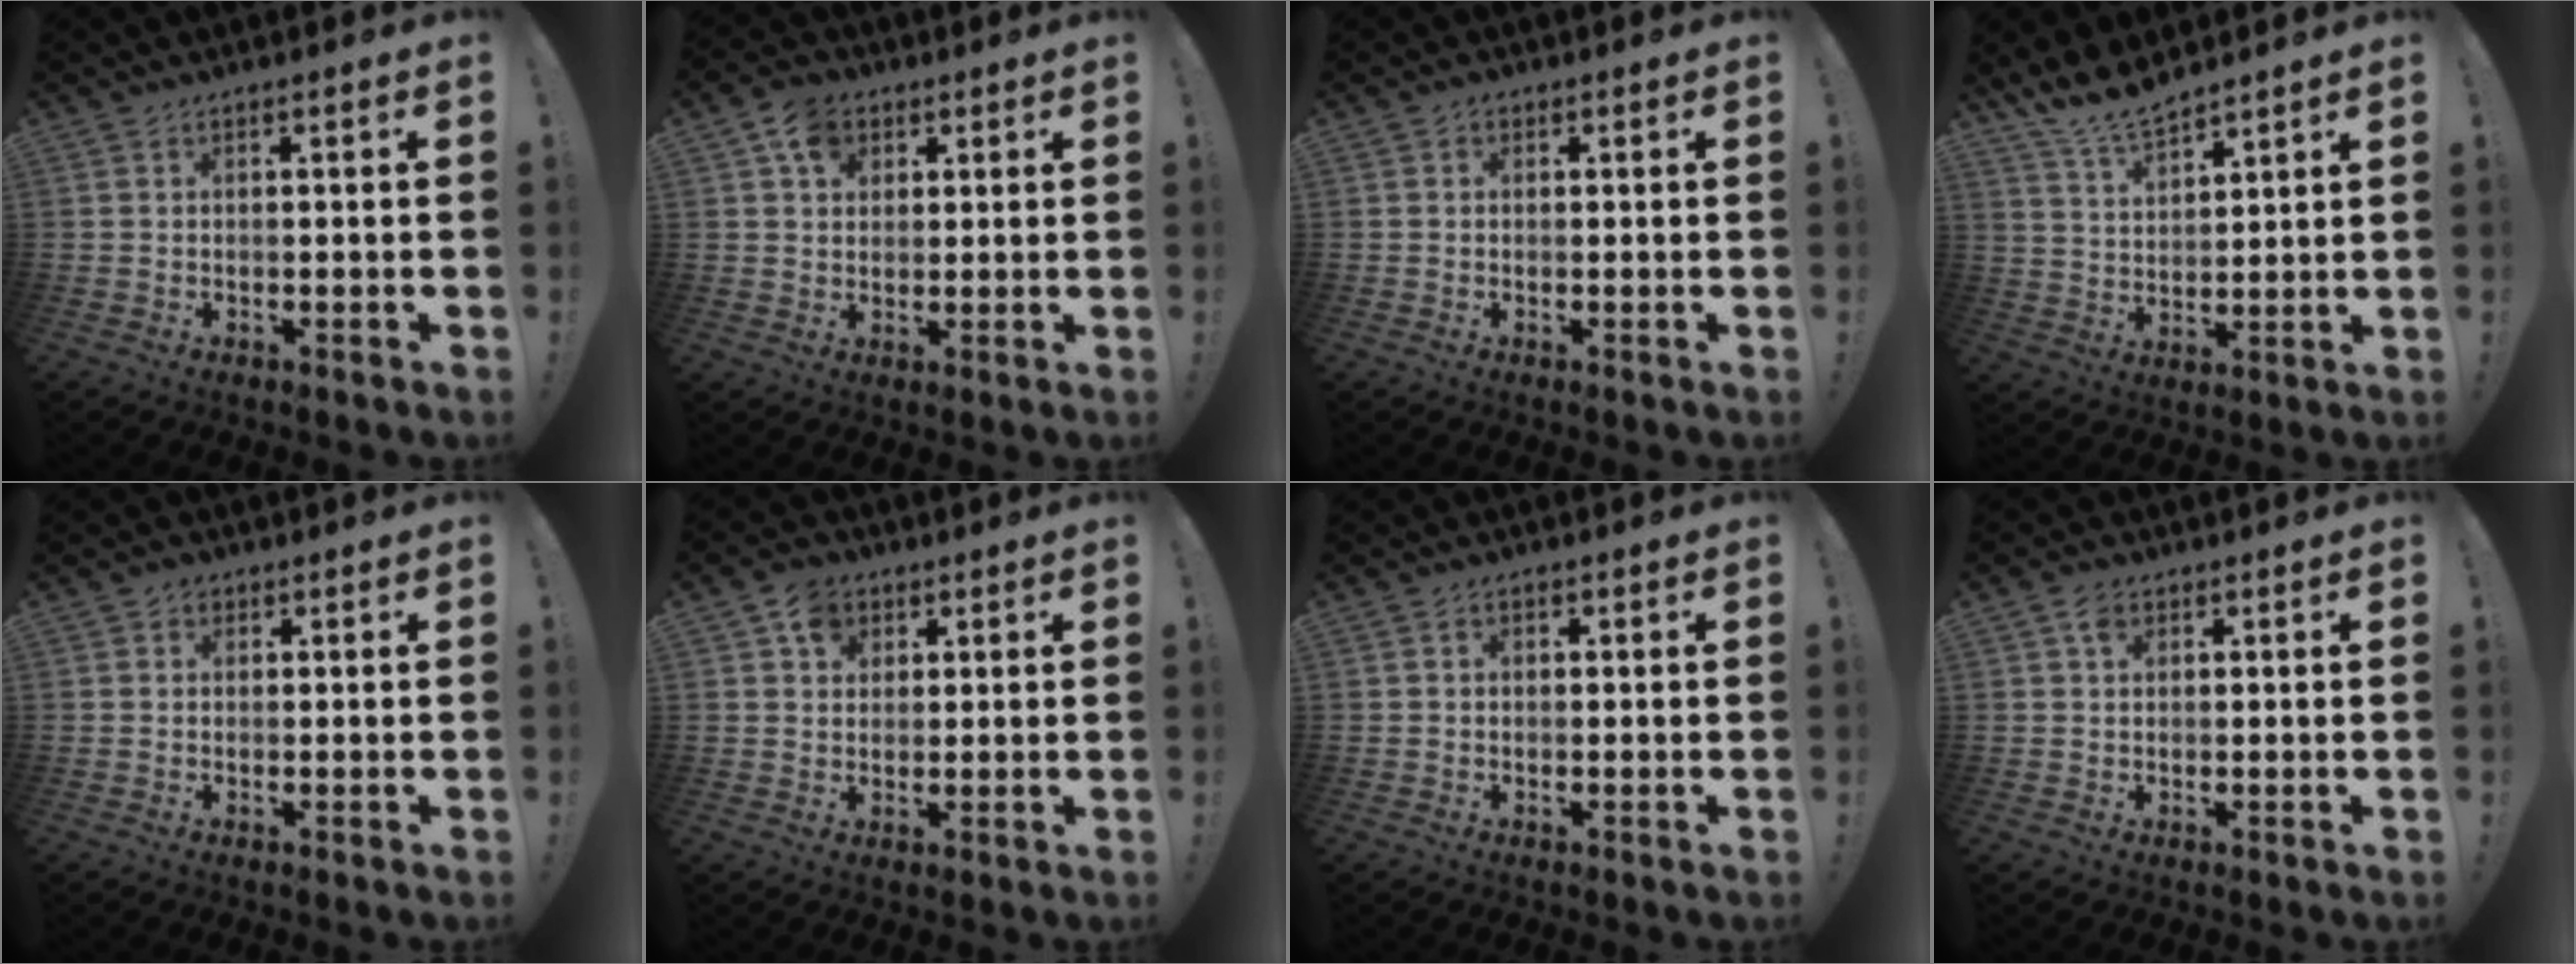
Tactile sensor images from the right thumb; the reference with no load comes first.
{"total": 7.9, "force": [3.8, 6.1, 3.3], "torque": [-0.049, -0.011, 0.073]}
{"total": 0.9, "force": [-0.1, 0.8, 0.3], "torque": [-0.007, 0.005, -0.003]}
{"total": 9.6, "force": [8.6, 2.4, 3.5], "torque": [-0.068, -0.057, 0.163]}
{"total": 1.6, "force": [0.3, 1.5, 0.6], "torque": [-0.006, 0.001, 0.003]}
{"total": 7.2, "force": [3.5, 5.8, 2.3], "torque": [-0.023, -0.014, 0.066]}
{"total": 1.2, "force": [0.0, 1.1, 0.6], "torque": [-0.003, 0.002, -0.002]}
{"total": 3.2, "force": [1.7, 2.2, 1.5], "torque": [-0.017, -0.004, 0.030]}